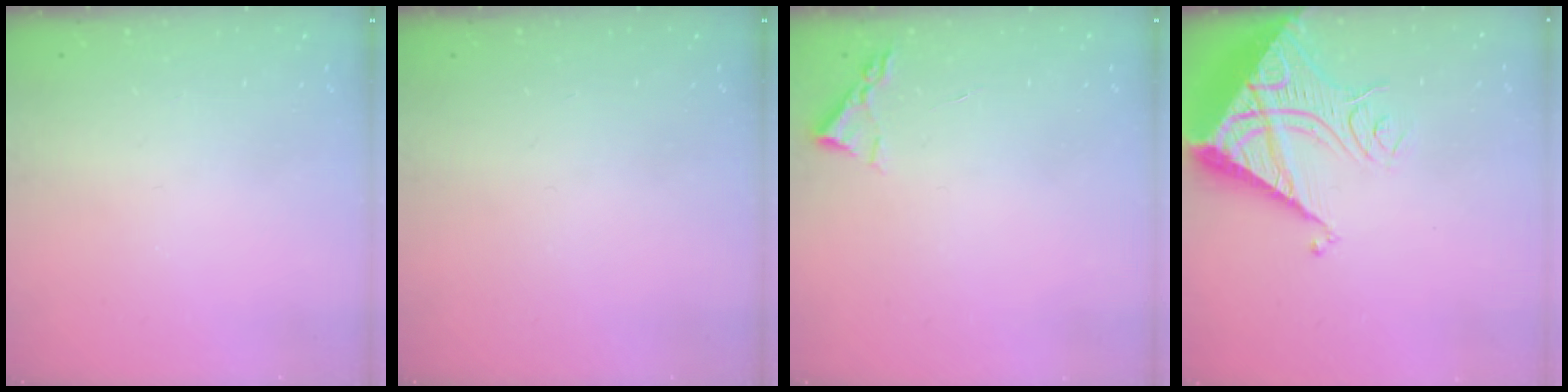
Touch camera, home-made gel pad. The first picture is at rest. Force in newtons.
{"total": 0.0}
{"total": 2.2, "press": 2.2, "slide": 0.3}
{"total": 13.7, "press": 13.7, "slide": 1.3}